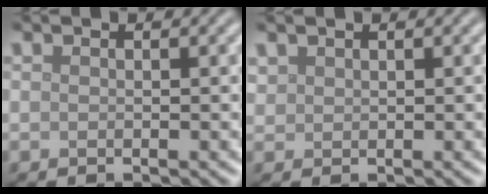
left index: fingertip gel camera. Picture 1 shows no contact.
{"total": 1.0, "force": [0.8, 0.6, 0.1], "torque": [-0.004, 0.002, 0.020]}